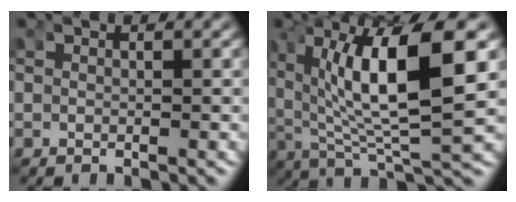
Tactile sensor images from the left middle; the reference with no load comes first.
{"total": 10.6, "force": [1.8, 3.7, 9.8], "torque": [-0.172, -0.002, 0.041]}